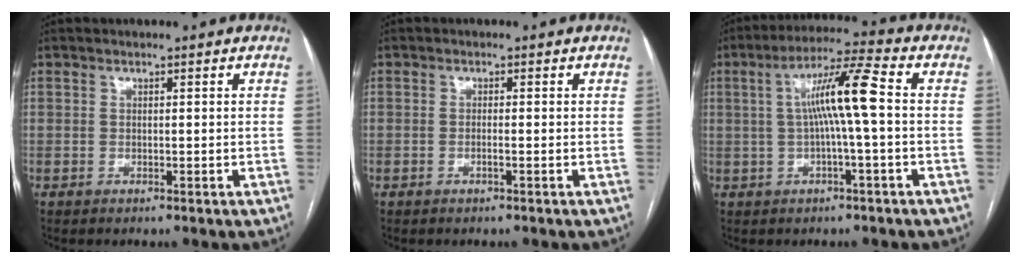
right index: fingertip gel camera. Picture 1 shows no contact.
{"total": 0.8, "force": [-0.3, 0.0, 0.7], "torque": [-0.017, 0.002, -0.003]}
{"total": 9.3, "force": [0.4, -0.2, 9.3], "torque": [-0.168, 0.019, 0.005]}